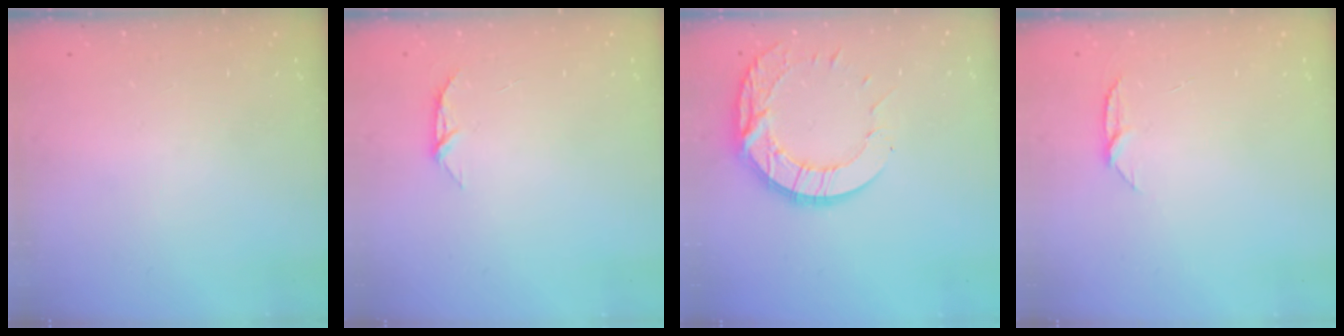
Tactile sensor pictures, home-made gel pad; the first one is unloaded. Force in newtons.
{"total": 4.6, "press": 4.5, "slide": 0.5}
{"total": 13.6, "press": 13.5, "slide": 1.1}
{"total": 5.1, "press": 5.1, "slide": 0.6}